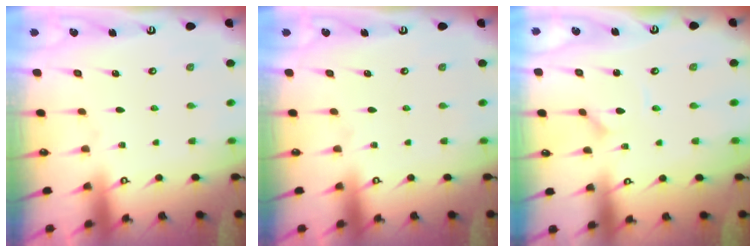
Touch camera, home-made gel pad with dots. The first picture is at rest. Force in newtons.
{"total": 0.0}
{"total": 0.9, "press": 0.9, "slide": 0.0}